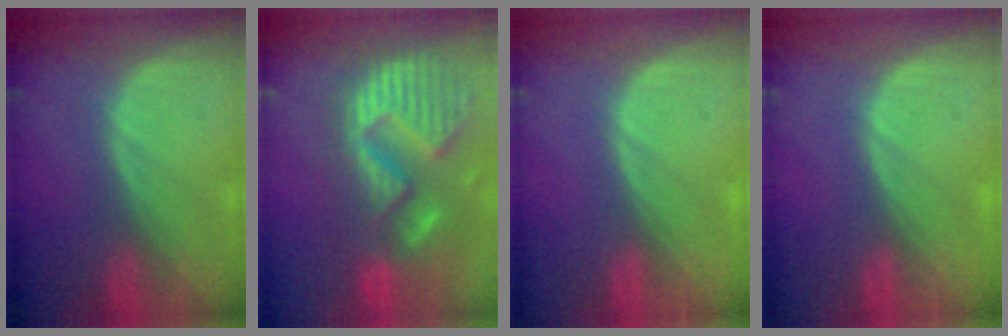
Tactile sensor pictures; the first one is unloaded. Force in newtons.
{"total": 14.4, "press": 12.0, "slide": 7.9}
{"total": 0.0}
{"total": 0.0}